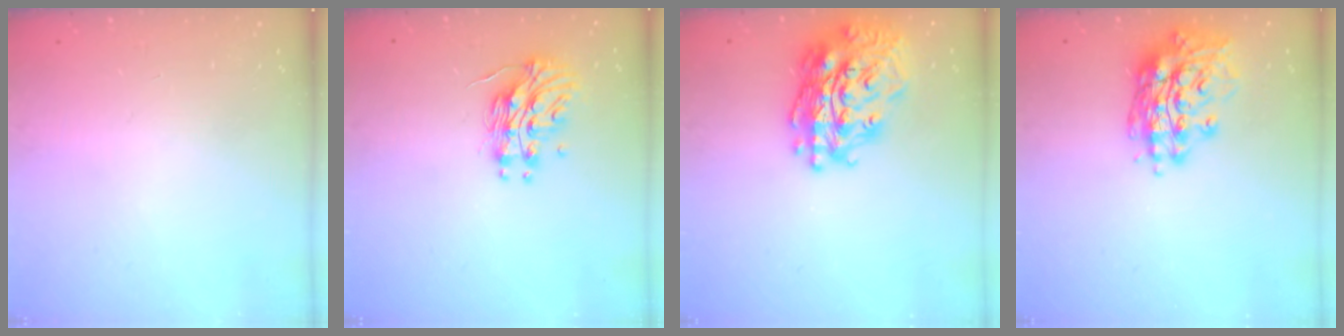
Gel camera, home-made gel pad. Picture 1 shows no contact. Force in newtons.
{"total": 14.0, "press": 13.9, "slide": 0.8}
{"total": 23.0, "press": 22.8, "slide": 2.4}
{"total": 15.6, "press": 15.3, "slide": 3.5}